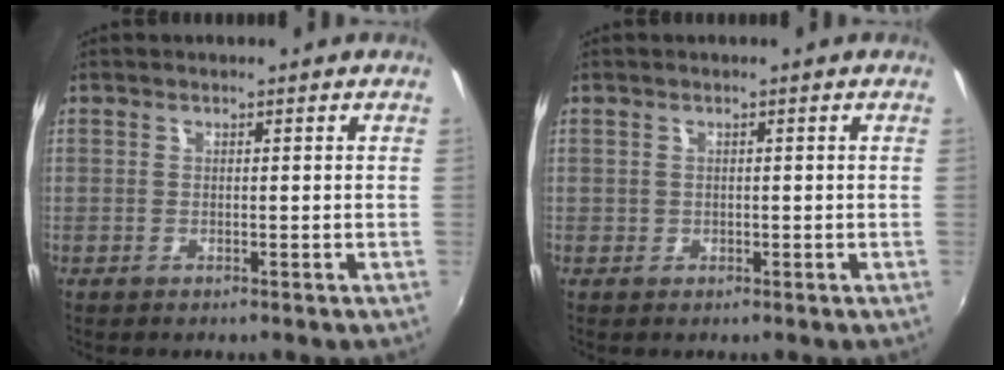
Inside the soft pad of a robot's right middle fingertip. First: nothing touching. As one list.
[{"total": 0.0}]